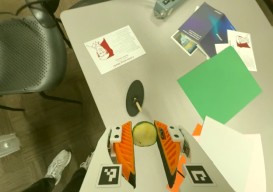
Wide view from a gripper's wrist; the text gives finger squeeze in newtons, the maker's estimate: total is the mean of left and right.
{"total": 8.0, "left": 8.1, "right": 7.9}